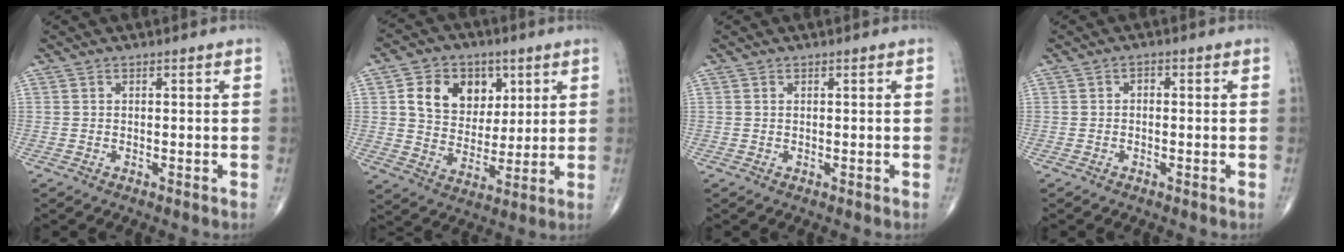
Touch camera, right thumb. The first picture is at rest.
{"total": 13.2, "force": [4.5, 10.3, 7.1], "torque": [-0.072, -0.012, 0.080]}
{"total": 0.0}
{"total": 1.1, "force": [-0.1, 0.8, 0.8], "torque": [-0.006, 0.005, -0.005]}